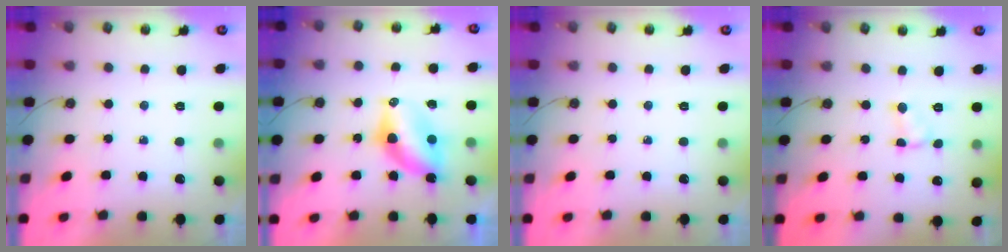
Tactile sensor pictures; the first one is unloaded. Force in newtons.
{"total": 7.0, "press": 7.0, "slide": 0.2}
{"total": 0.0}
{"total": 2.4, "press": 2.4, "slide": 0.3}